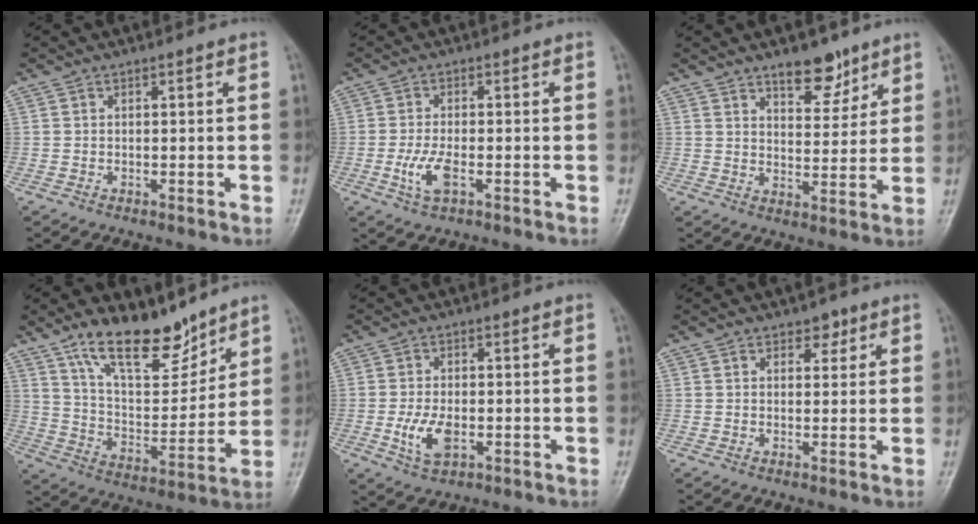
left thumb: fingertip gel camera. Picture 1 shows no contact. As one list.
[{"total": 4.8, "force": [-1.7, 2.0, 4.0], "torque": [-0.088, 0.002, -0.029]}, {"total": 7.7, "force": [5.5, 3.5, 4.1], "torque": [-0.030, -0.038, 0.086]}, {"total": 15.8, "force": [11.7, 6.3, 8.6], "torque": [-0.106, -0.076, 0.213]}, {"total": 6.0, "force": [-1.5, 3.3, 4.8], "torque": [-0.092, -0.001, -0.024]}, {"total": 2.6, "force": [1.6, 1.7, 1.1], "torque": [0.004, -0.007, 0.020]}]